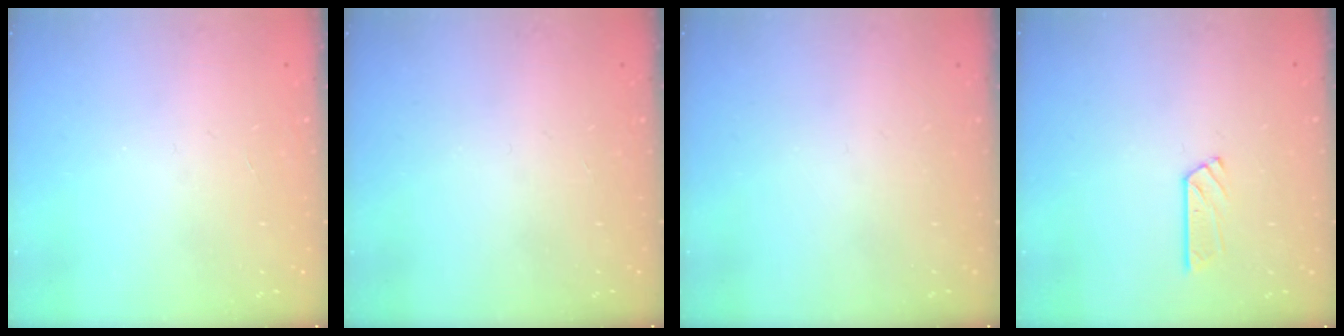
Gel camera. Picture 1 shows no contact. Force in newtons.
{"total": 0.0}
{"total": 0.0}
{"total": 5.5, "press": 5.5, "slide": 0.4}